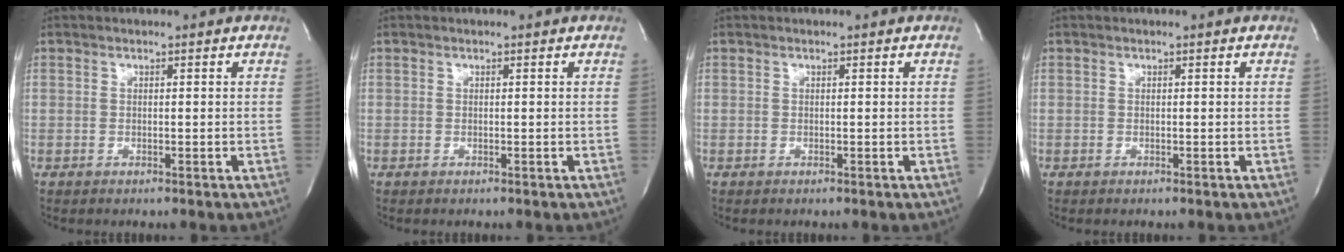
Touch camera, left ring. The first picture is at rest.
{"total": 0.0}
{"total": 0.0}
{"total": 0.0}